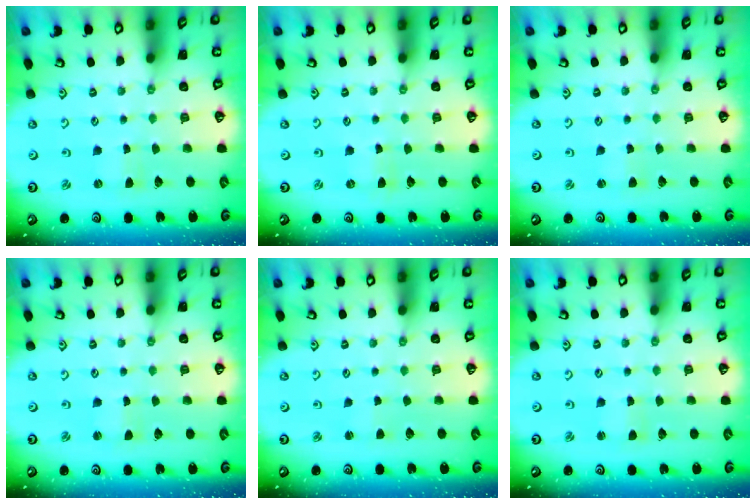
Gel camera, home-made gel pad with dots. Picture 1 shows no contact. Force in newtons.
{"total": 0.0}
{"total": 1.7, "press": 1.7, "slide": 0.4}
{"total": 0.0}
{"total": 1.5, "press": 1.5, "slide": 0.1}
{"total": 0.9, "press": 0.9, "slide": 0.1}